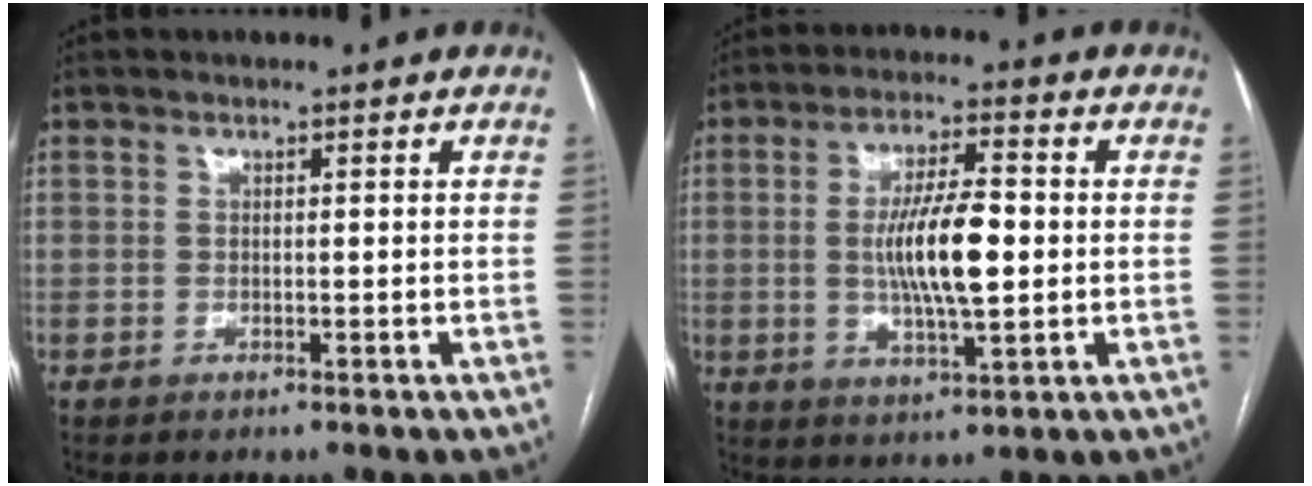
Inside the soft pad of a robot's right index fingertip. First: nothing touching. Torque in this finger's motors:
{"motor_torque": [0.39, 0.00, 0.44, 0.12]}